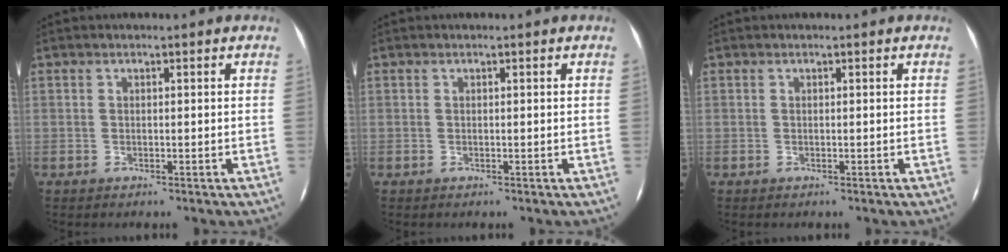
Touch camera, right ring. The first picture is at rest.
{"total": 0.0}
{"total": 0.0}